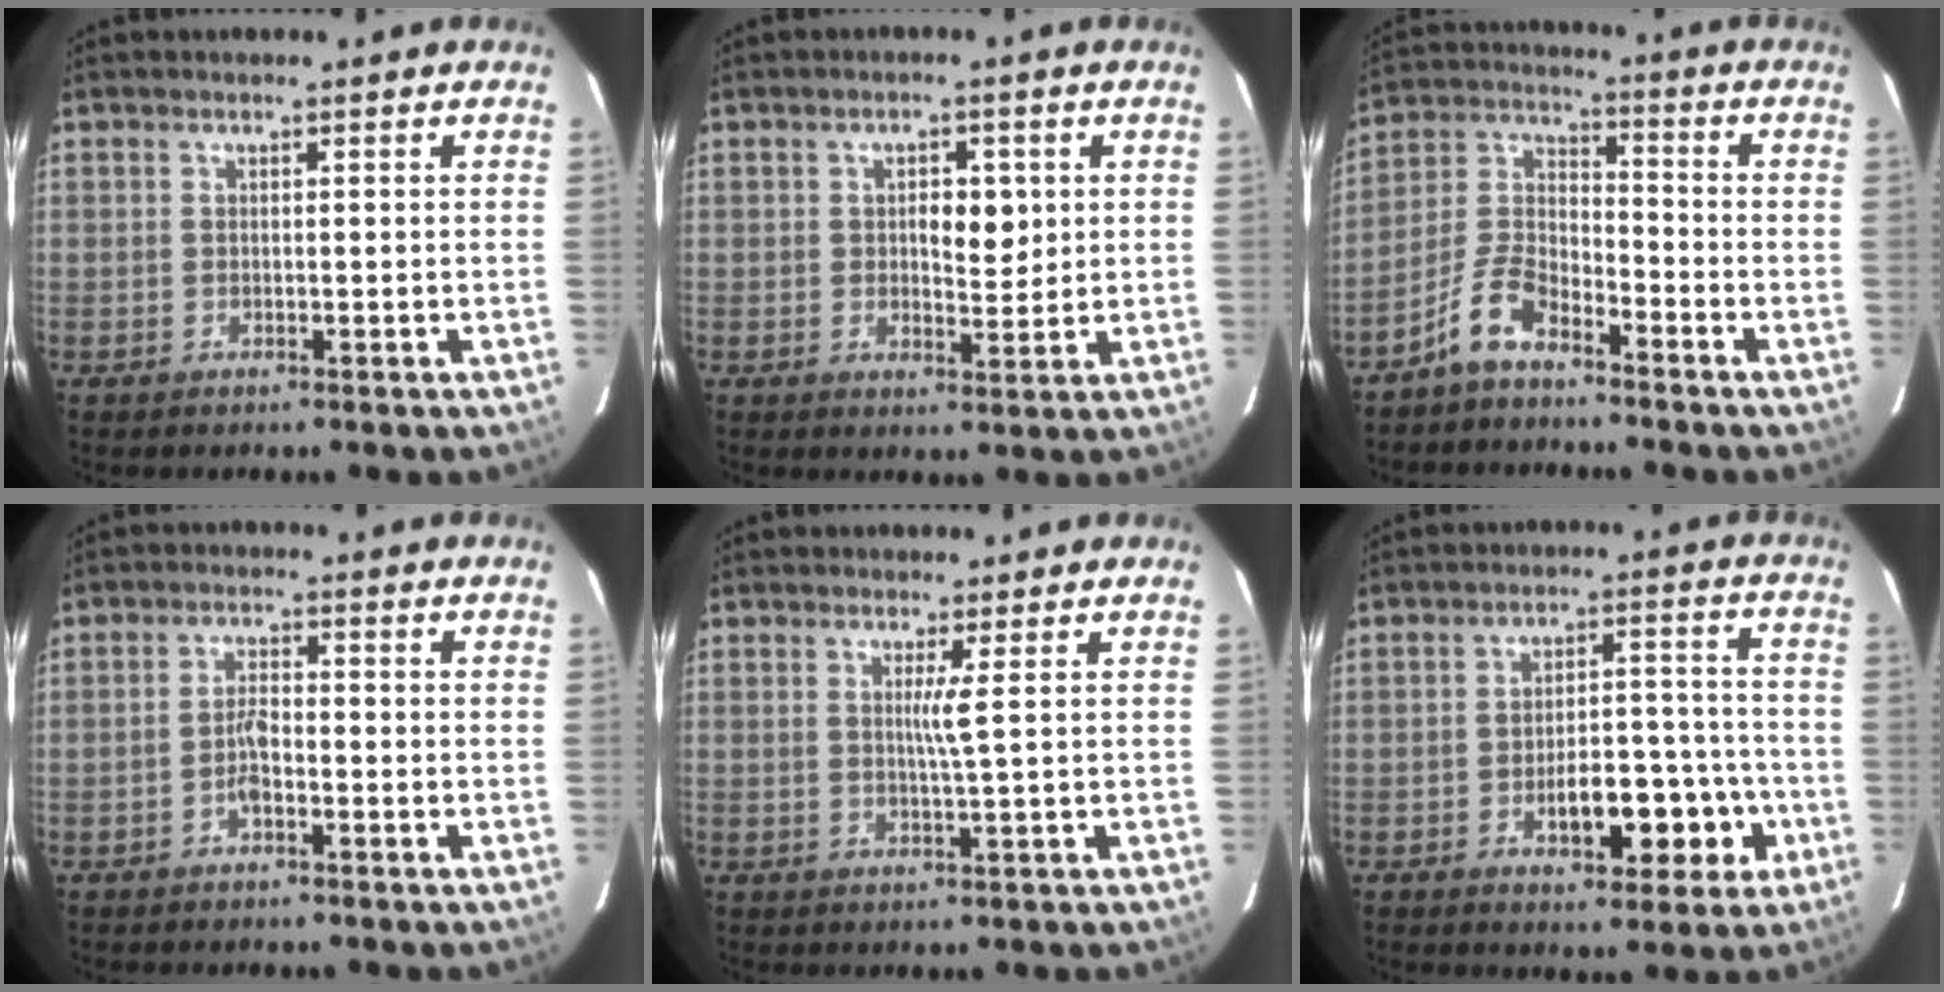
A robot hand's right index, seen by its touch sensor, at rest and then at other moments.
{"total": 4.4, "force": [0.9, 2.1, 3.8], "torque": [-0.053, 0.001, 0.016]}
{"total": 7.3, "force": [-5.6, 2.7, 3.8], "torque": [-0.092, 0.010, -0.115]}
{"total": 2.8, "force": [-1.2, 0.8, 2.3], "torque": [-0.045, 0.004, -0.024]}
{"total": 2.1, "force": [0.6, -0.9, 1.9], "torque": [-0.036, -0.008, 0.011]}
{"total": 9.9, "force": [-3.7, 4.4, 8.1], "torque": [-0.113, 0.028, -0.047]}